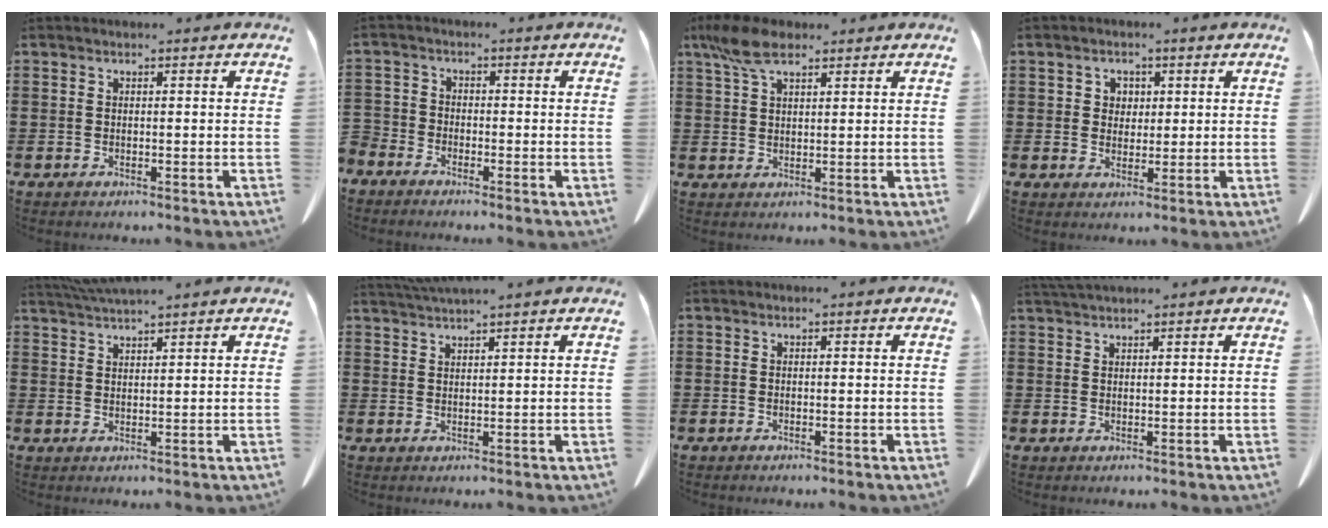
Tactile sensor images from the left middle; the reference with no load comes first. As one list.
[{"total": 2.4, "force": [-2.3, 0.8, 0.1], "torque": [-0.015, -0.004, -0.051]}, {"total": 6.3, "force": [4.0, 2.3, 4.3], "torque": [-0.100, -0.001, 0.073]}, {"total": 2.3, "force": [1.0, 2.1, 0.5], "torque": [-0.010, 0.005, 0.016]}, {"total": 3.0, "force": [2.9, -0.3, 0.6], "torque": [-0.021, -0.005, 0.056]}, {"total": 2.2, "force": [2.1, -0.4, 0.3], "torque": [-0.012, -0.002, 0.042]}, {"total": 0.0}, {"total": 2.0, "force": [1.9, 0.1, 0.5], "torque": [-0.015, 0.001, 0.037]}]